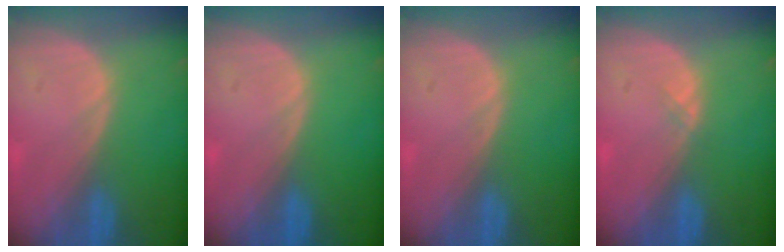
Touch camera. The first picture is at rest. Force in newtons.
{"total": 0.0}
{"total": 0.0}
{"total": 0.8, "press": 0.5, "slide": 0.6}